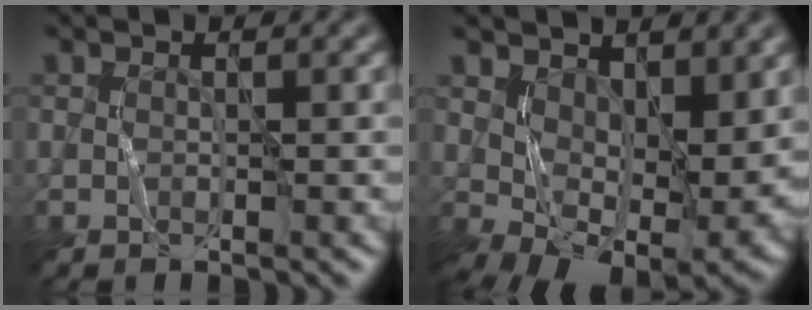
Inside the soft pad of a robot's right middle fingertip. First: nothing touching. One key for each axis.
{"total": 9.1, "fx": 1.3, "fy": 5.1, "fz": 7.4, "tx": -0.123, "ty": -0.022, "tz": 0.042}